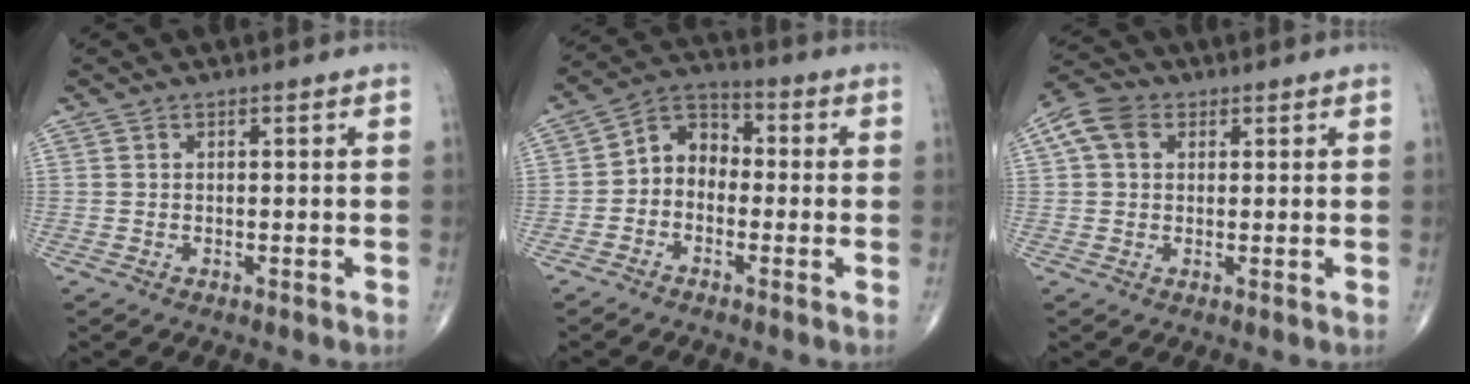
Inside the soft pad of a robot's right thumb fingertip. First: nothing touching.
{"total": 7.2, "force": [-1.3, 5.7, 4.3], "torque": [-0.044, 0.034, -0.044]}
{"total": 6.3, "force": [2.1, 4.6, 3.8], "torque": [-0.072, 0.017, 0.034]}